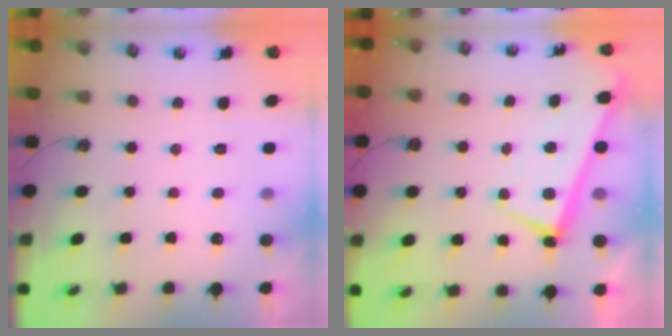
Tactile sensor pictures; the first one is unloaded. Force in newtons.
{"total": 1.0, "press": 0.8, "slide": 0.5}